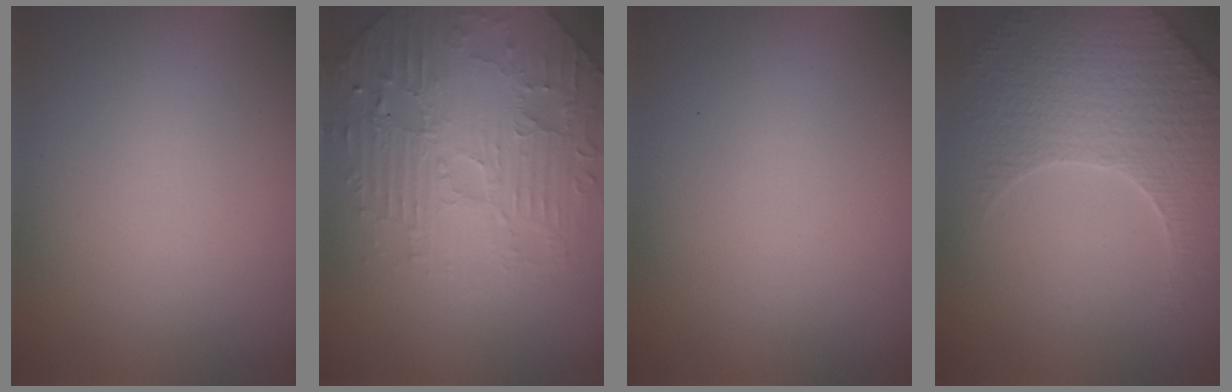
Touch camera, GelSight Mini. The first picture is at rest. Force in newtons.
{"total": 4.5, "press": 4.5, "slide": 0.4}
{"total": 0.0}
{"total": 5.2, "press": 4.7, "slide": 2.2}